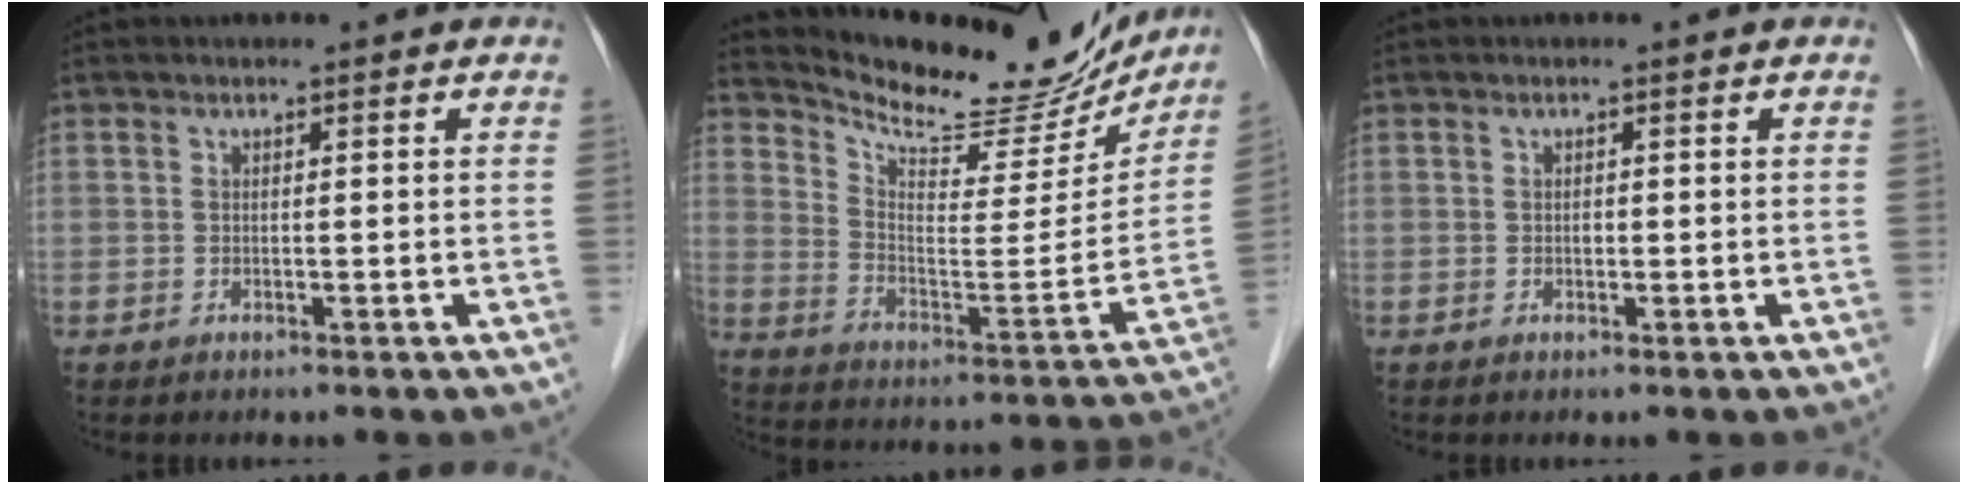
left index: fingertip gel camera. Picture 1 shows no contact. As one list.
[{"total": 21.0, "force": [19.4, 4.6, 6.6], "torque": [-0.108, -0.042, 0.277]}, {"total": 0.5, "force": [-0.1, 0.4, 0.3], "torque": [-0.007, 0.001, -0.002]}]